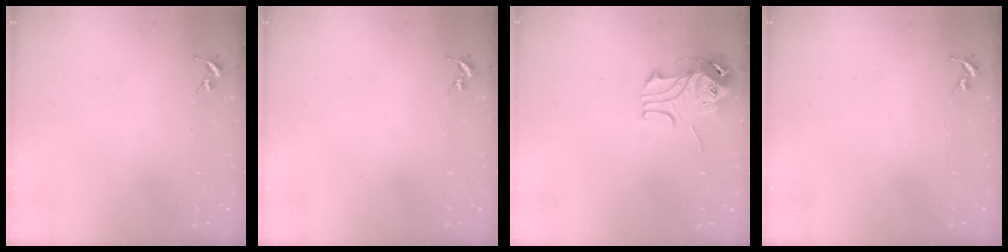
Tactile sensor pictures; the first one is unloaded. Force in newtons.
{"total": 0.0}
{"total": 10.9, "press": 10.9, "slide": 1.1}
{"total": 0.0}